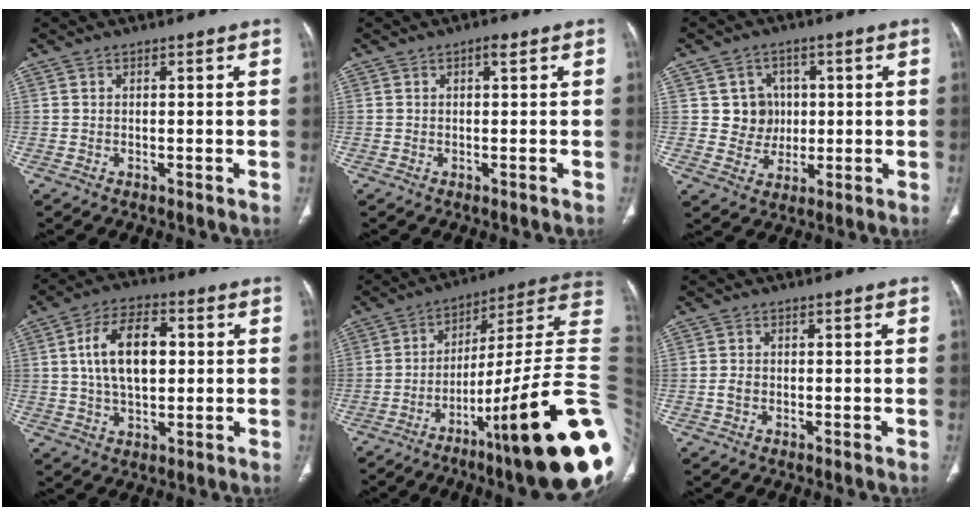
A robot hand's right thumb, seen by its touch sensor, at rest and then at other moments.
{"total": 1.3, "force": [0.3, 0.1, 1.2], "torque": [-0.024, 0.002, 0.004]}
{"total": 6.3, "force": [1.0, 6.1, 1.2], "torque": [0.017, 0.005, 0.018]}
{"total": 12.2, "force": [1.7, 6.9, 9.9], "torque": [-0.166, 0.009, 0.028]}
{"total": 28.5, "force": [-8.2, 3.4, 27.1], "torque": [-0.300, 0.058, -0.126]}
{"total": 1.5, "force": [-0.4, 1.1, 0.9], "torque": [-0.019, 0.004, -0.008]}